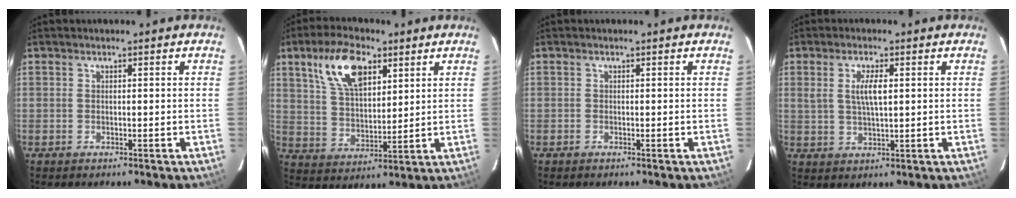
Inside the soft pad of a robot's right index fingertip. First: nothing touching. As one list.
[{"total": 12.5, "force": [6.5, 6.0, 8.9], "torque": [-0.166, 0.020, 0.126]}, {"total": 0.0}, {"total": 4.9, "force": [1.1, 1.5, 4.5], "torque": [-0.085, 0.000, 0.025]}]